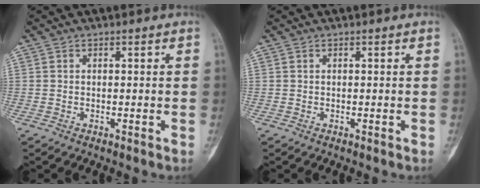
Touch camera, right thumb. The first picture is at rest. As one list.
[{"total": 0.0}]